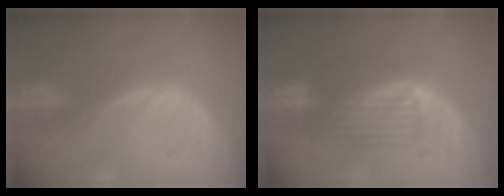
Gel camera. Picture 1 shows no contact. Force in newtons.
{"total": 6.4, "press": 6.3, "slide": 1.1}